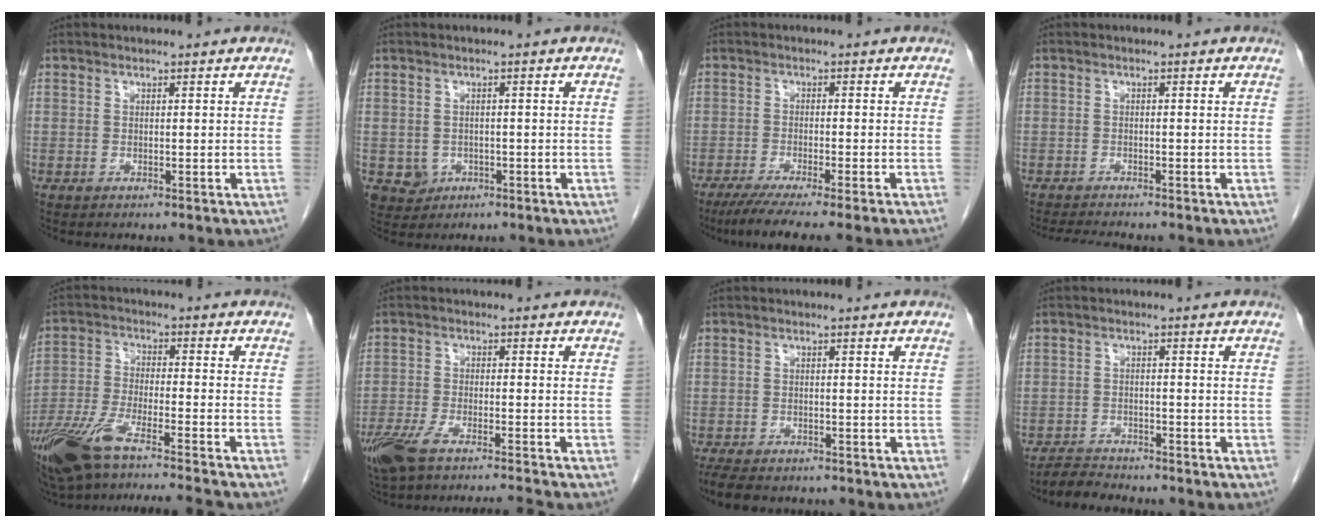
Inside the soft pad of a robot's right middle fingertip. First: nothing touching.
{"total": 3.4, "force": [-1.0, 3.2, 0.7], "torque": [-0.011, 0.002, -0.007]}
{"total": 8.5, "force": [-6.9, -1.1, 4.9], "torque": [-0.062, -0.025, -0.107]}
{"total": 3.8, "force": [-3.6, -0.1, 1.4], "torque": [-0.028, -0.017, -0.058]}
{"total": 16.3, "force": [-13.1, 0.4, 9.7], "torque": [-0.201, -0.033, -0.228]}
{"total": 9.8, "force": [-8.3, 0.1, 5.2], "torque": [-0.093, -0.012, -0.140]}
{"total": 6.5, "force": [-5.4, 2.1, 2.8], "torque": [-0.051, -0.013, -0.079]}
{"total": 3.3, "force": [-3.3, 0.4, 0.0], "torque": [-0.007, -0.012, -0.060]}